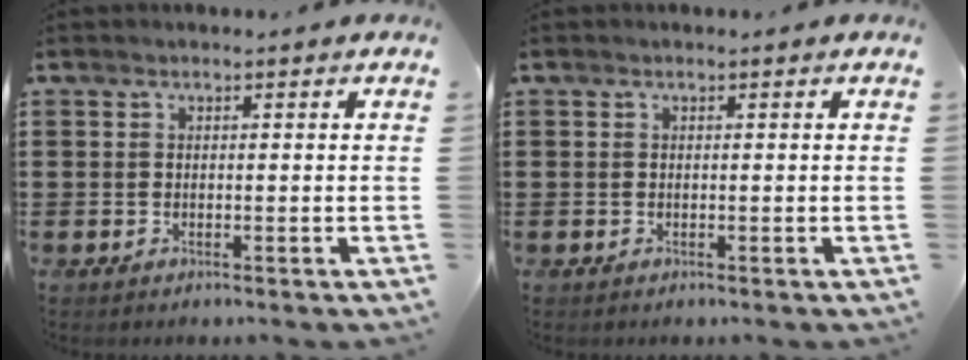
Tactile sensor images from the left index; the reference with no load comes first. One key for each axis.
{"total": 0.0}